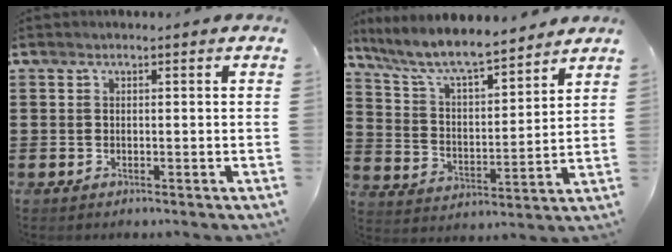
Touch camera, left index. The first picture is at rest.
{"total": 8.1, "force": [7.2, 1.0, 3.6], "torque": [-0.098, -0.041, 0.122]}